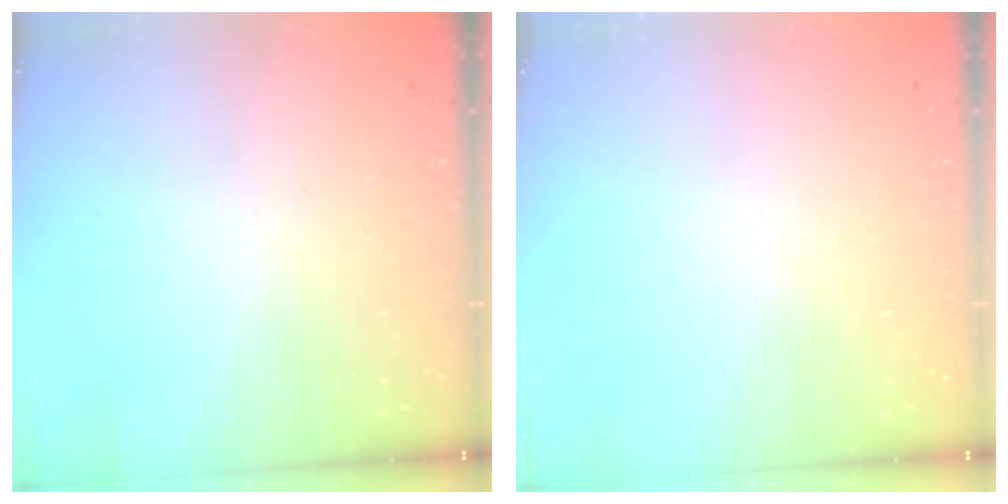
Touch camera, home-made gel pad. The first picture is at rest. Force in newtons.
{"total": 0.0}